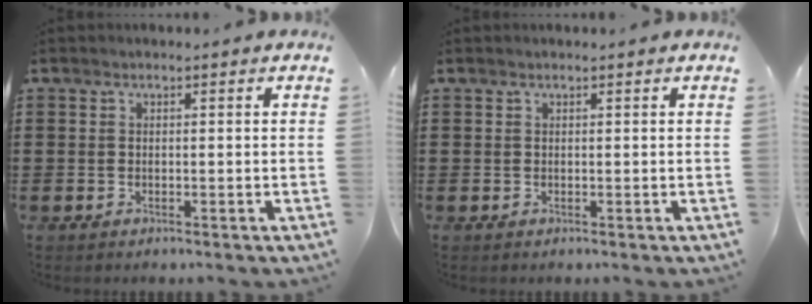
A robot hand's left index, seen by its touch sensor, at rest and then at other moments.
{"total": 0.0}